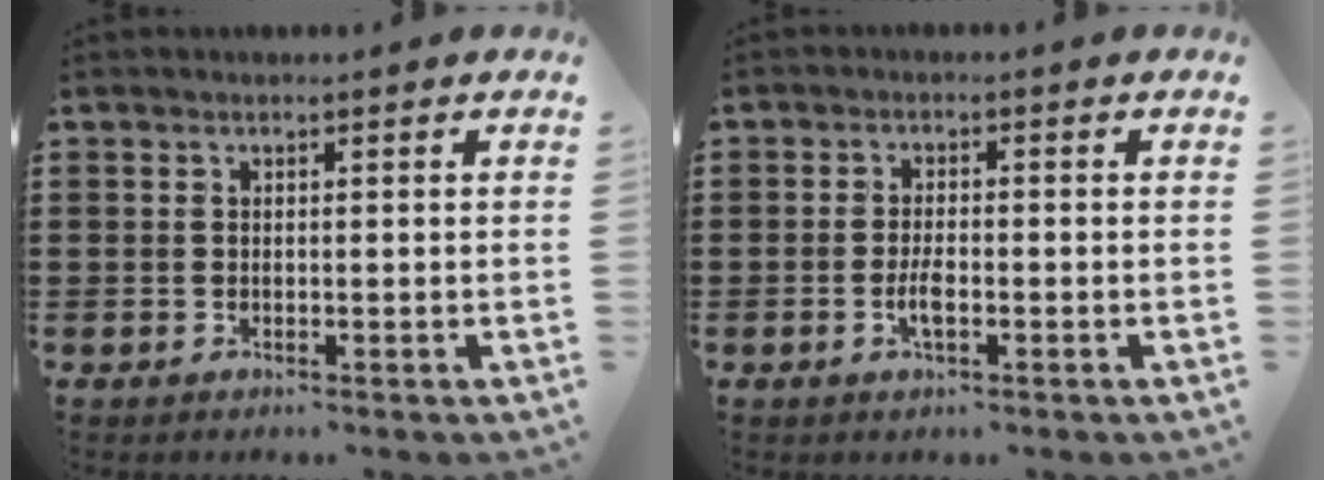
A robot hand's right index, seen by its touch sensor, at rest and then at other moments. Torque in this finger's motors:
{"motor_torque": [2.14, 0.00, 0.25, 0.08]}